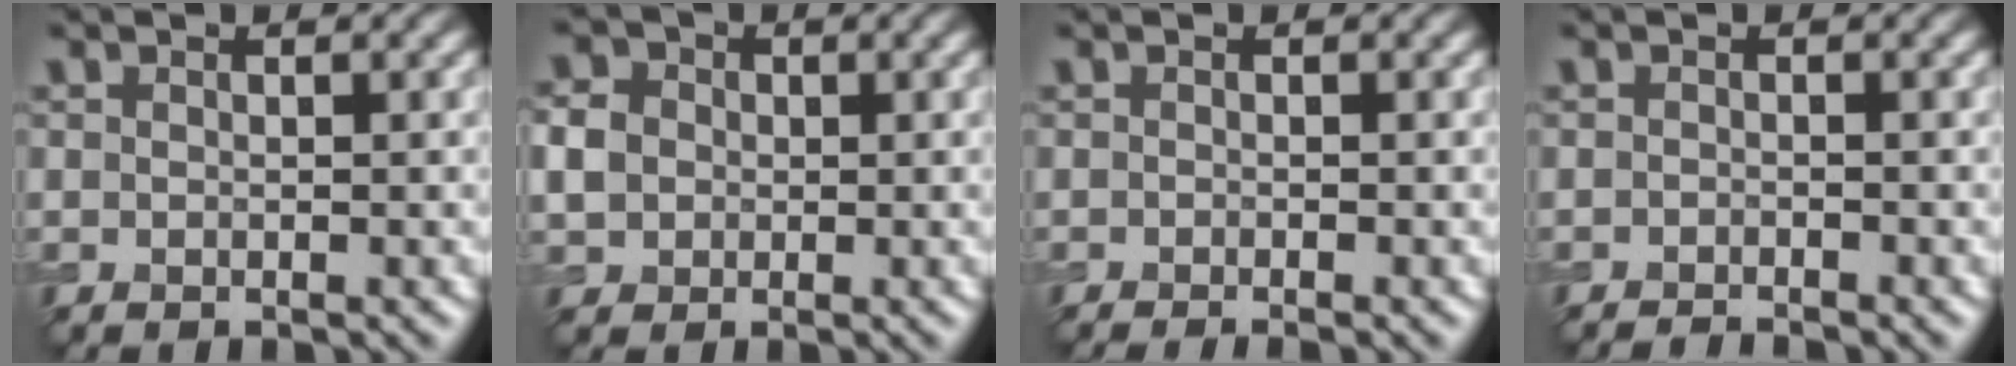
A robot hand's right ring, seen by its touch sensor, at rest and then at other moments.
{"total": 3.2, "force": [0.2, 2.9, 1.4], "torque": [-0.037, 0.007, 0.001]}
{"total": 1.4, "force": [-0.9, 0.4, 1.0], "torque": [-0.005, -0.007, -0.016]}
{"total": 1.3, "force": [-1.2, 0.2, 0.4], "torque": [0.001, -0.002, -0.022]}